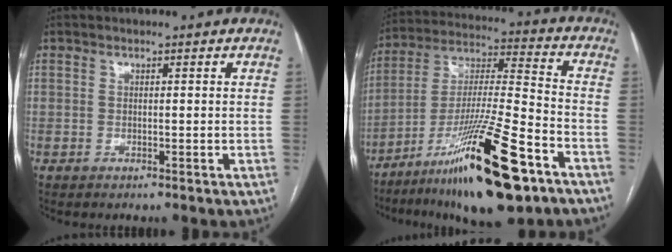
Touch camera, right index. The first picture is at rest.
{"total": 21.2, "force": [-12.5, 2.2, 17.0], "torque": [-0.292, -0.026, -0.213]}